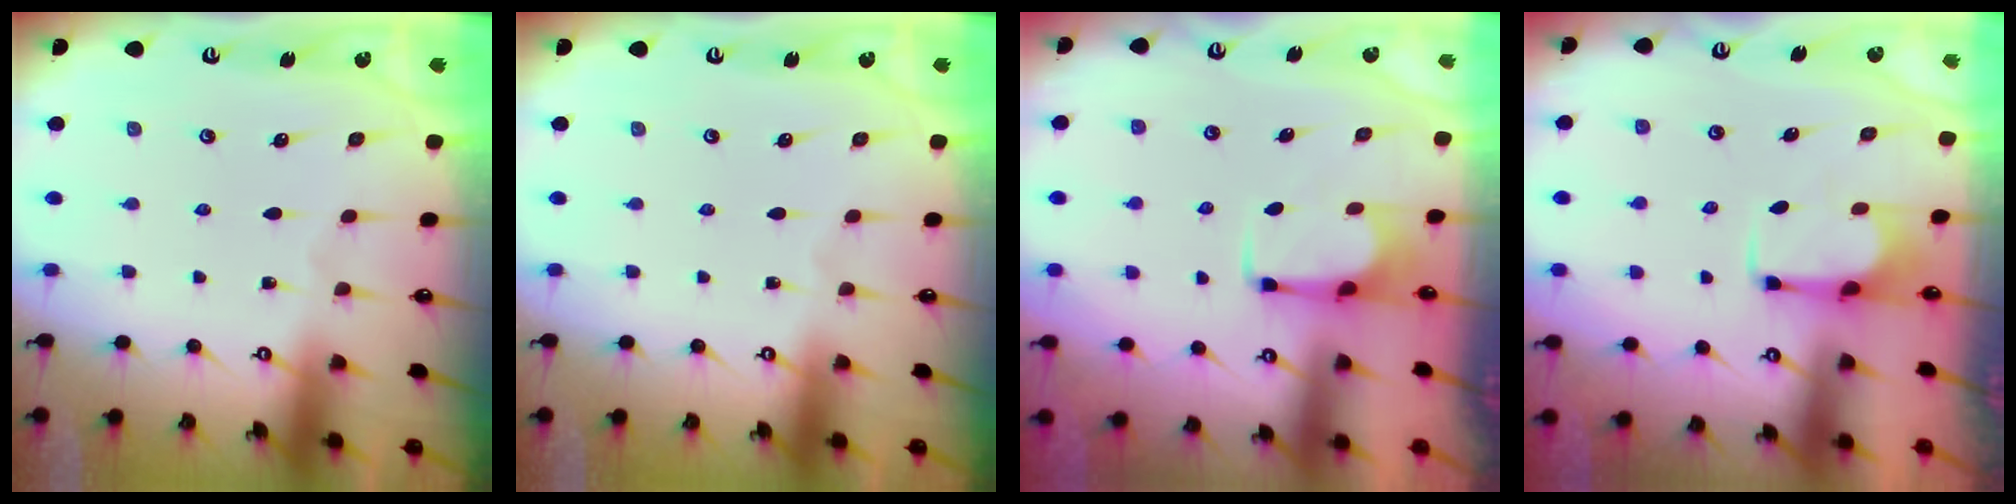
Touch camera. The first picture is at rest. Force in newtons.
{"total": 0.0}
{"total": 3.0, "press": 3.0, "slide": 0.5}
{"total": 2.8, "press": 2.6, "slide": 1.0}